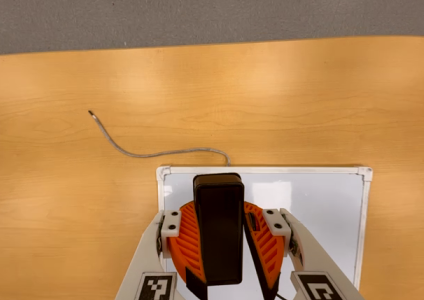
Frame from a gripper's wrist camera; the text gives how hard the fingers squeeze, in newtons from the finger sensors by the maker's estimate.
{"total": 9.0, "left": 9.3, "right": 8.8}